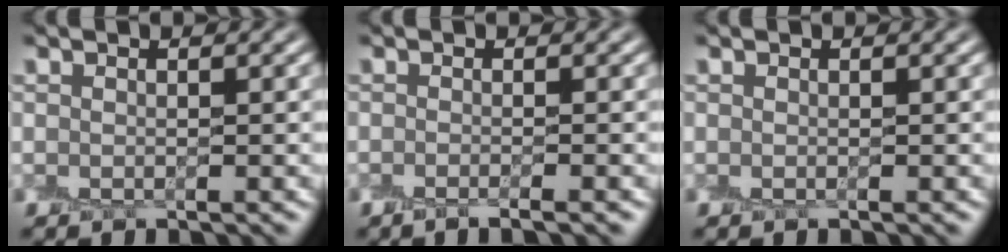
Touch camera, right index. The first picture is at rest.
{"total": 1.5, "force": [-1.0, -0.1, 1.0], "torque": [-0.013, -0.008, -0.018]}
{"total": 0.0}